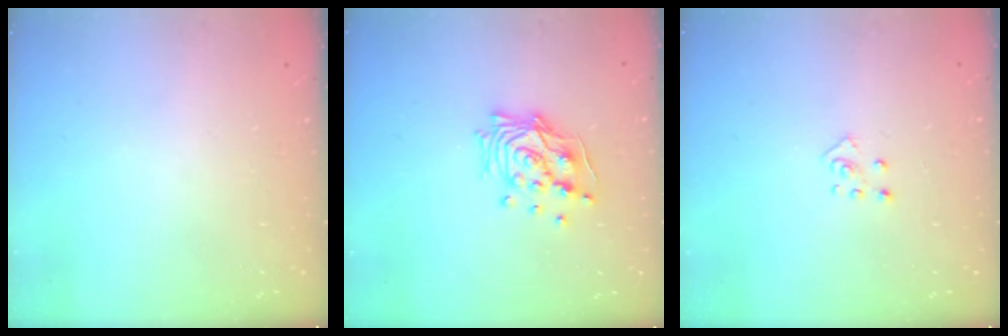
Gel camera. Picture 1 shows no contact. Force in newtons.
{"total": 13.7, "press": 13.6, "slide": 1.7}
{"total": 3.3, "press": 3.3, "slide": 0.3}